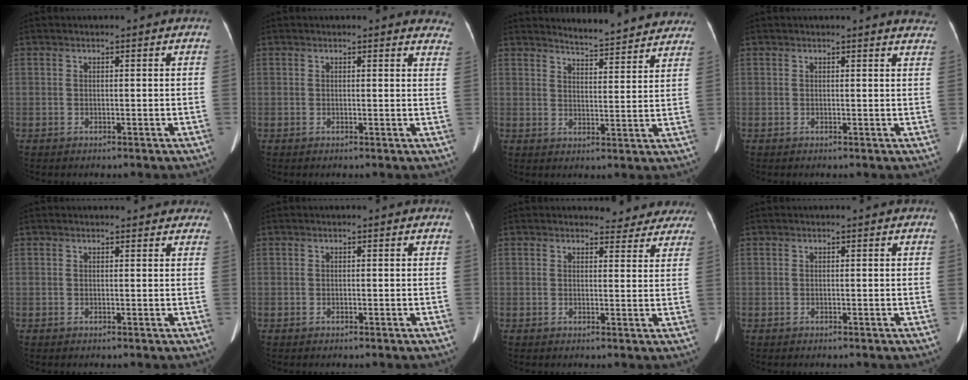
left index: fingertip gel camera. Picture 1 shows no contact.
{"total": 6.7, "force": [6.4, 1.8, 1.0], "torque": [0.024, -0.018, 0.031]}
{"total": 12.1, "force": [11.7, 1.6, 2.7], "torque": [-0.028, -0.009, 0.134]}
{"total": 4.3, "force": [4.1, 0.5, 0.9], "torque": [-0.007, -0.016, 0.019]}
{"total": 5.7, "force": [5.1, 2.1, 1.4], "torque": [-0.001, 0.012, 0.044]}
{"total": 0.0}
{"total": 6.5, "force": [6.1, 2.4, 0.2], "torque": [0.023, -0.009, 0.046]}
{"total": 0.0}